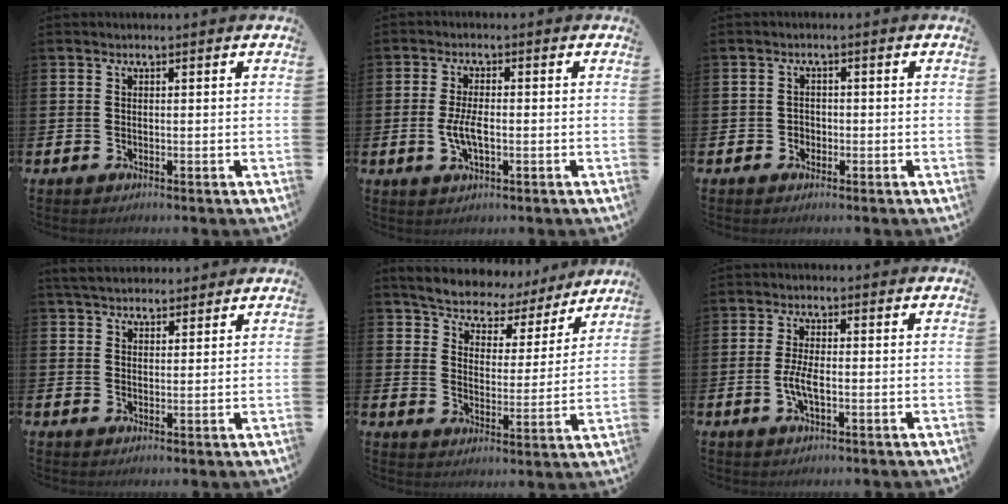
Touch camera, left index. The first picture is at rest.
{"total": 3.9, "force": [-0.5, 1.5, 3.5], "torque": [-0.068, -0.001, -0.012]}
{"total": 1.4, "force": [-0.5, 1.3, 0.3], "torque": [-0.007, 0.003, -0.014]}
{"total": 4.2, "force": [4.0, 1.2, 0.8], "torque": [-0.026, -0.011, 0.075]}
{"total": 6.6, "force": [6.3, 1.7, 0.8], "torque": [-0.048, -0.052, 0.108]}
{"total": 3.5, "force": [-0.7, 1.2, 3.2], "torque": [-0.062, -0.002, -0.016]}